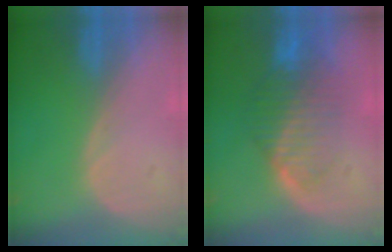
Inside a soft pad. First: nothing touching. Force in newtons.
{"total": 8.4, "press": 7.2, "slide": 4.3}